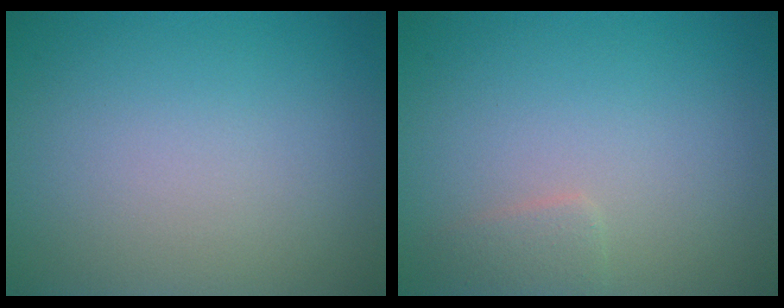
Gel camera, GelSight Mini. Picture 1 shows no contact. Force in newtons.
{"total": 1.2, "press": 1.2, "slide": 0.0}